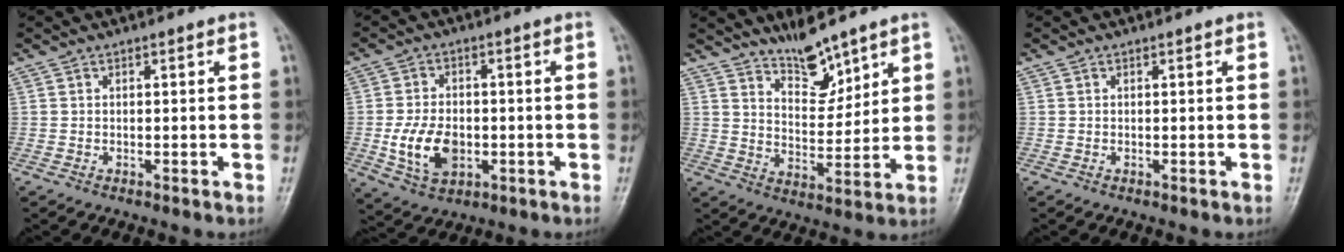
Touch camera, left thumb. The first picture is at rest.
{"total": 9.4, "force": [-1.8, 6.4, 6.7], "torque": [-0.109, 0.000, -0.025]}
{"total": 7.8, "force": [6.5, 2.5, 3.6], "torque": [-0.037, -0.058, 0.120]}
{"total": 0.0}